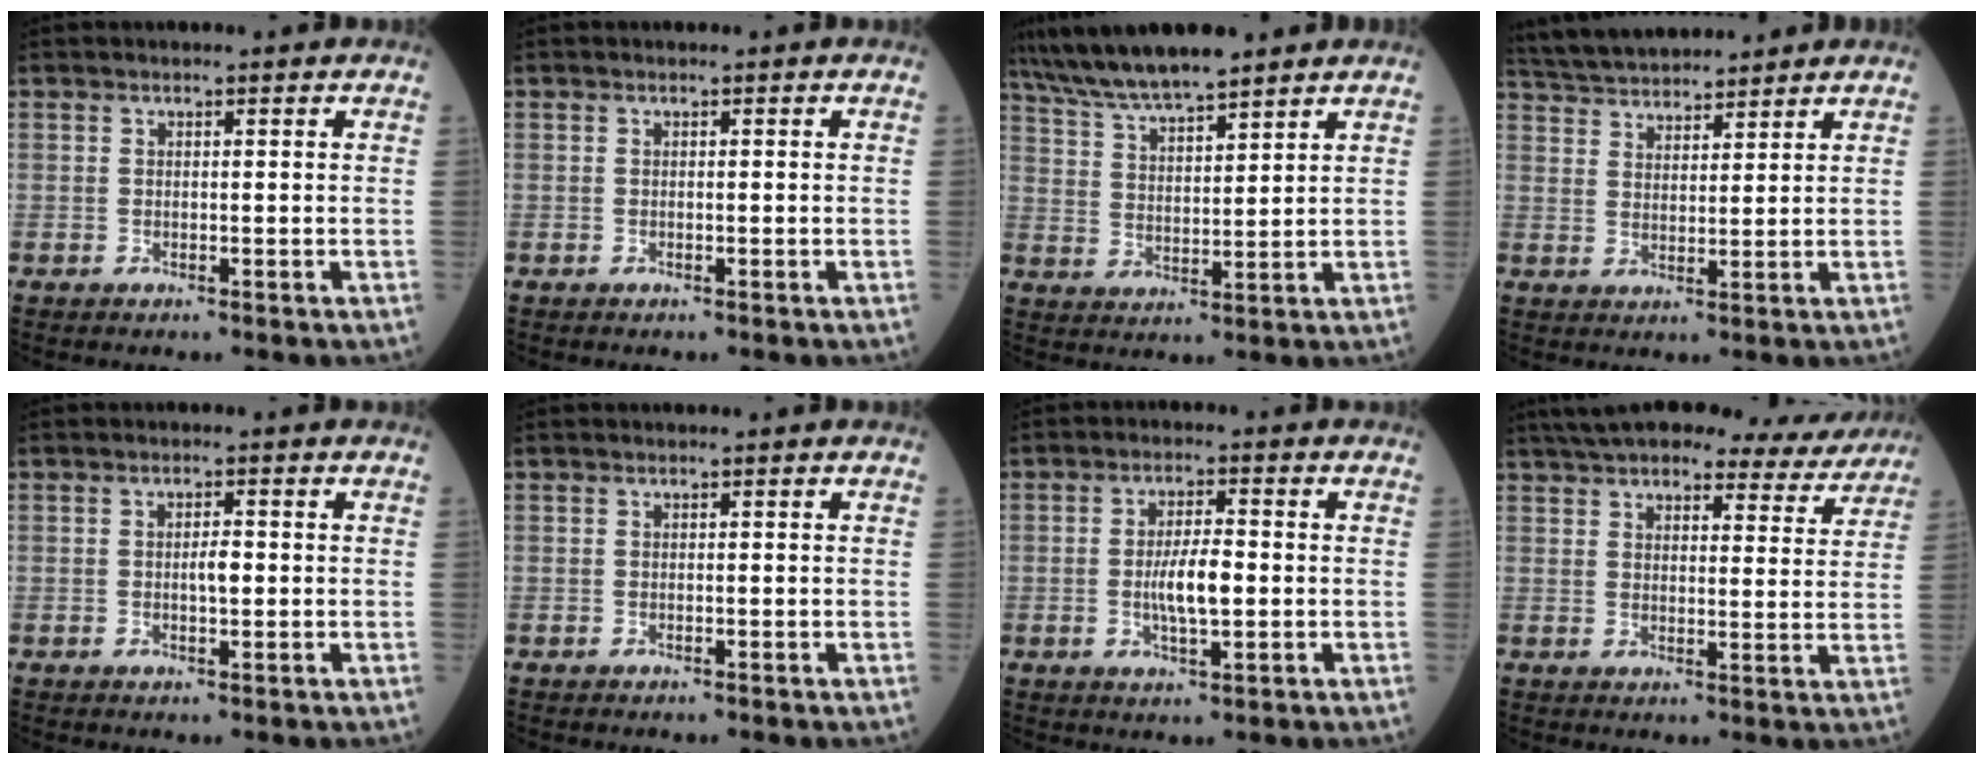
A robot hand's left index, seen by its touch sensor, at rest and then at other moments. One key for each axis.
{"total": 0.0}
{"total": 10.3, "fx": 8.9, "fy": 1.2, "fz": 5.0, "tx": -0.097, "ty": 0.021, "tz": 0.167}
{"total": 11.8, "fx": 11.0, "fy": 2.3, "fz": 3.5, "tx": -0.068, "ty": 0.035, "tz": 0.191}
{"total": 2.2, "fx": -0.3, "fy": 0.6, "fz": 2.1, "tx": -0.035, "ty": -0.001, "tz": -0.006}
{"total": 0.0}
{"total": 5.8, "fx": -0.8, "fy": 1.4, "fz": 5.6, "tx": -0.109, "ty": -0.003, "tz": -0.016}
{"total": 19.2, "fx": 17.1, "fy": 4.5, "fz": 7.4, "tx": -0.108, "ty": 0.008, "tz": 0.213}